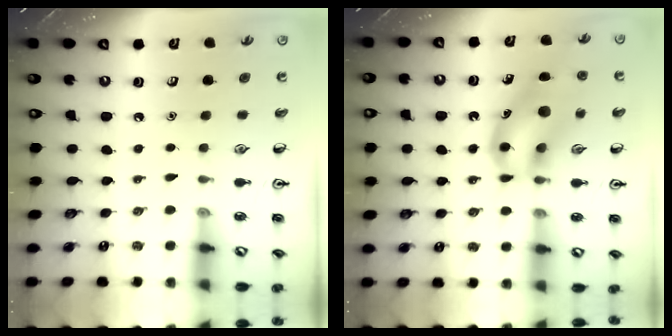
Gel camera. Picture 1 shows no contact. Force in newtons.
{"total": 14.6, "press": 14.4, "slide": 2.1}